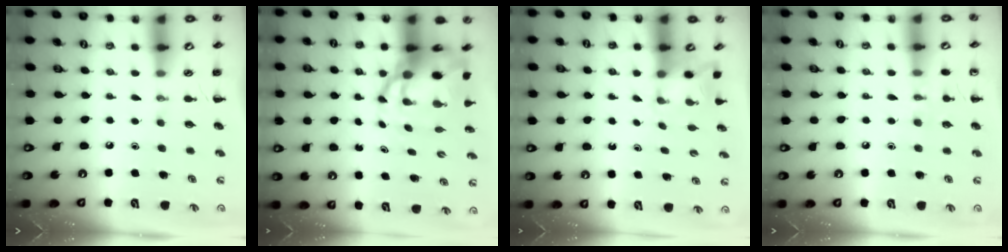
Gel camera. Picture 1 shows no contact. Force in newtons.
{"total": 9.2, "press": 9.0, "slide": 2.2}
{"total": 2.5, "press": 2.4, "slide": 0.9}
{"total": 6.9, "press": 6.7, "slide": 1.7}